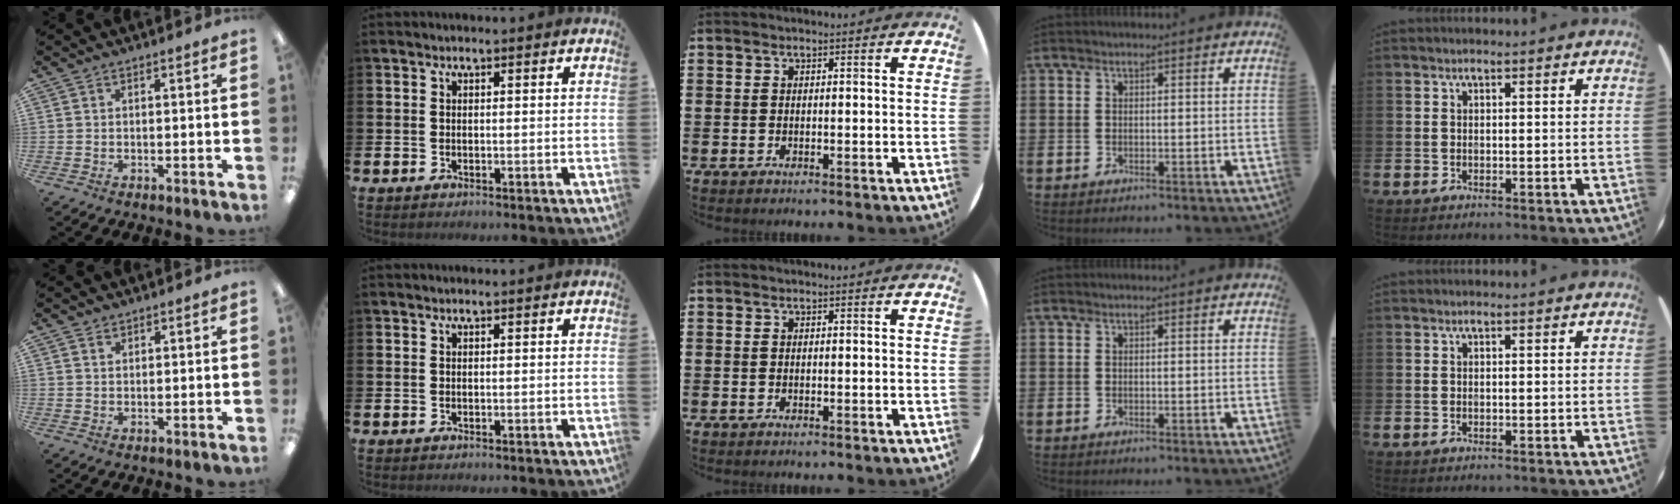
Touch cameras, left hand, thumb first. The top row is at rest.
{"thumb": {"total": 1.1, "force": [1.0, 0.4, 0.2], "torque": [-0.004, 0.000, 0.020]}}